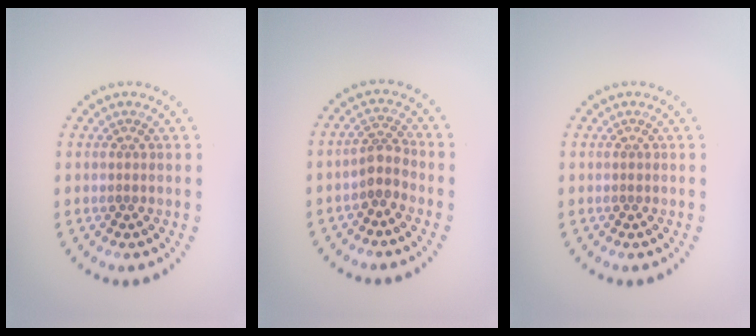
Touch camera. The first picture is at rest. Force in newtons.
{"total": 2.3, "press": 1.9, "slide": 1.4}
{"total": 0.0}